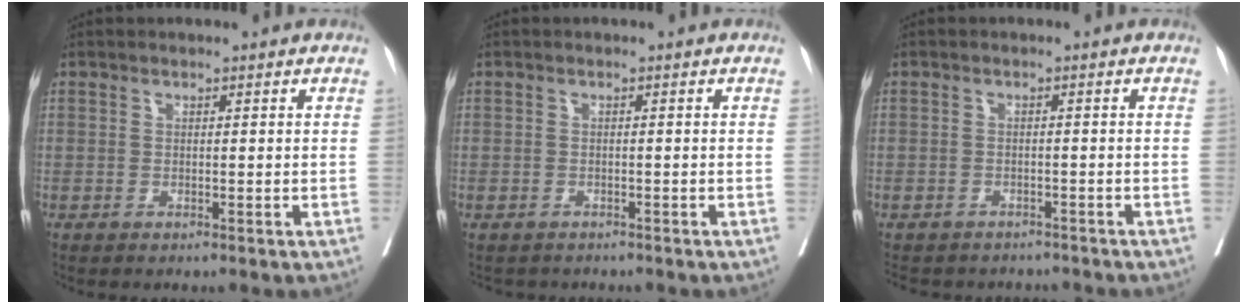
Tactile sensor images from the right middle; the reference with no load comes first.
{"total": 2.2, "force": [-1.9, 1.1, 0.1], "torque": [-0.009, -0.001, -0.028]}
{"total": 8.5, "force": [-7.6, 3.4, 1.6], "torque": [-0.028, 0.004, -0.092]}